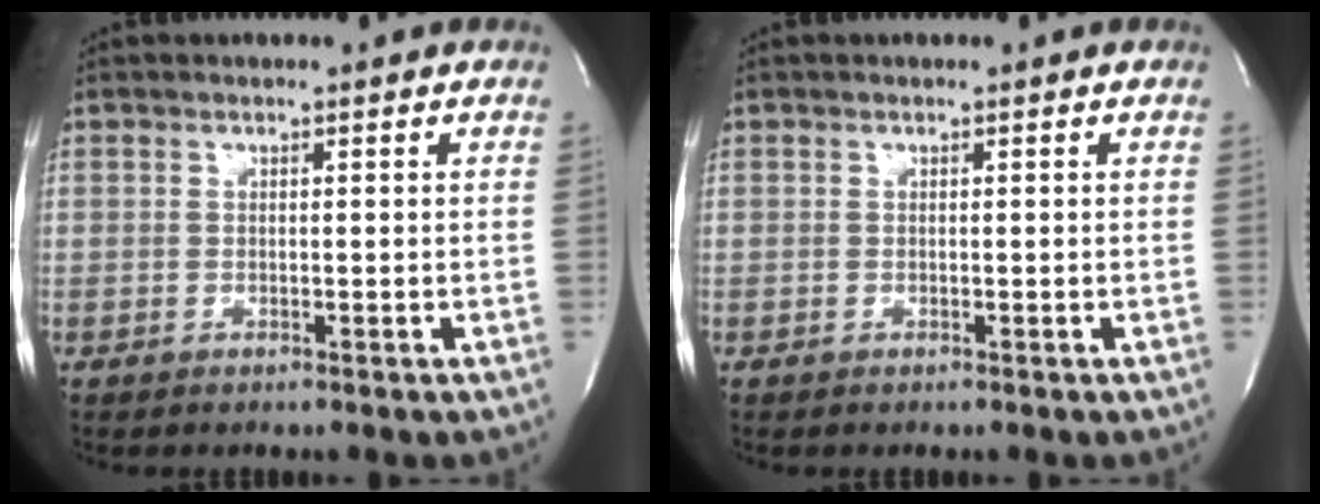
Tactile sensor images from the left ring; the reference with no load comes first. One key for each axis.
{"total": 0.0}